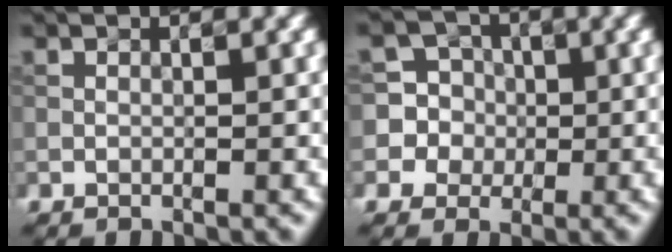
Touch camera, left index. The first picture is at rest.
{"total": 6.7, "force": [0.6, 6.6, 1.0], "torque": [-0.034, 0.032, 0.011]}